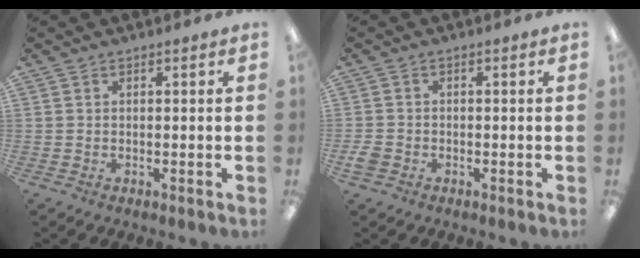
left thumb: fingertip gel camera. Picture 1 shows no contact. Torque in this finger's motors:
{"motor_torque": [-0.13, 0.32, -0.09, 0.14, 0.01]}